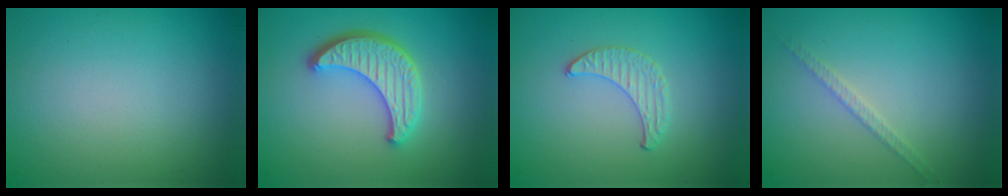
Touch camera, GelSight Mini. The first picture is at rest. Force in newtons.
{"total": 4.5, "press": 3.8, "slide": 2.4}
{"total": 1.0, "press": 1.0, "slide": 0.3}
{"total": 1.3, "press": 1.3, "slide": 0.2}